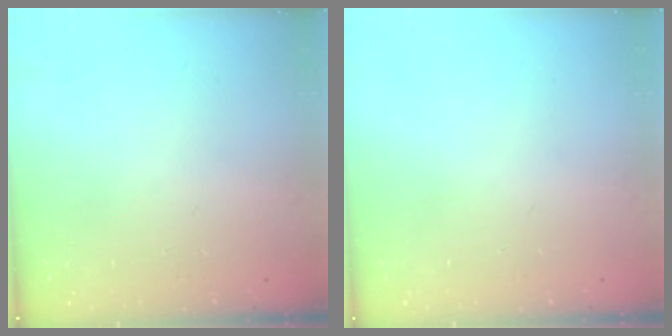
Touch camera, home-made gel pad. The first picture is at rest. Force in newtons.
{"total": 0.0}